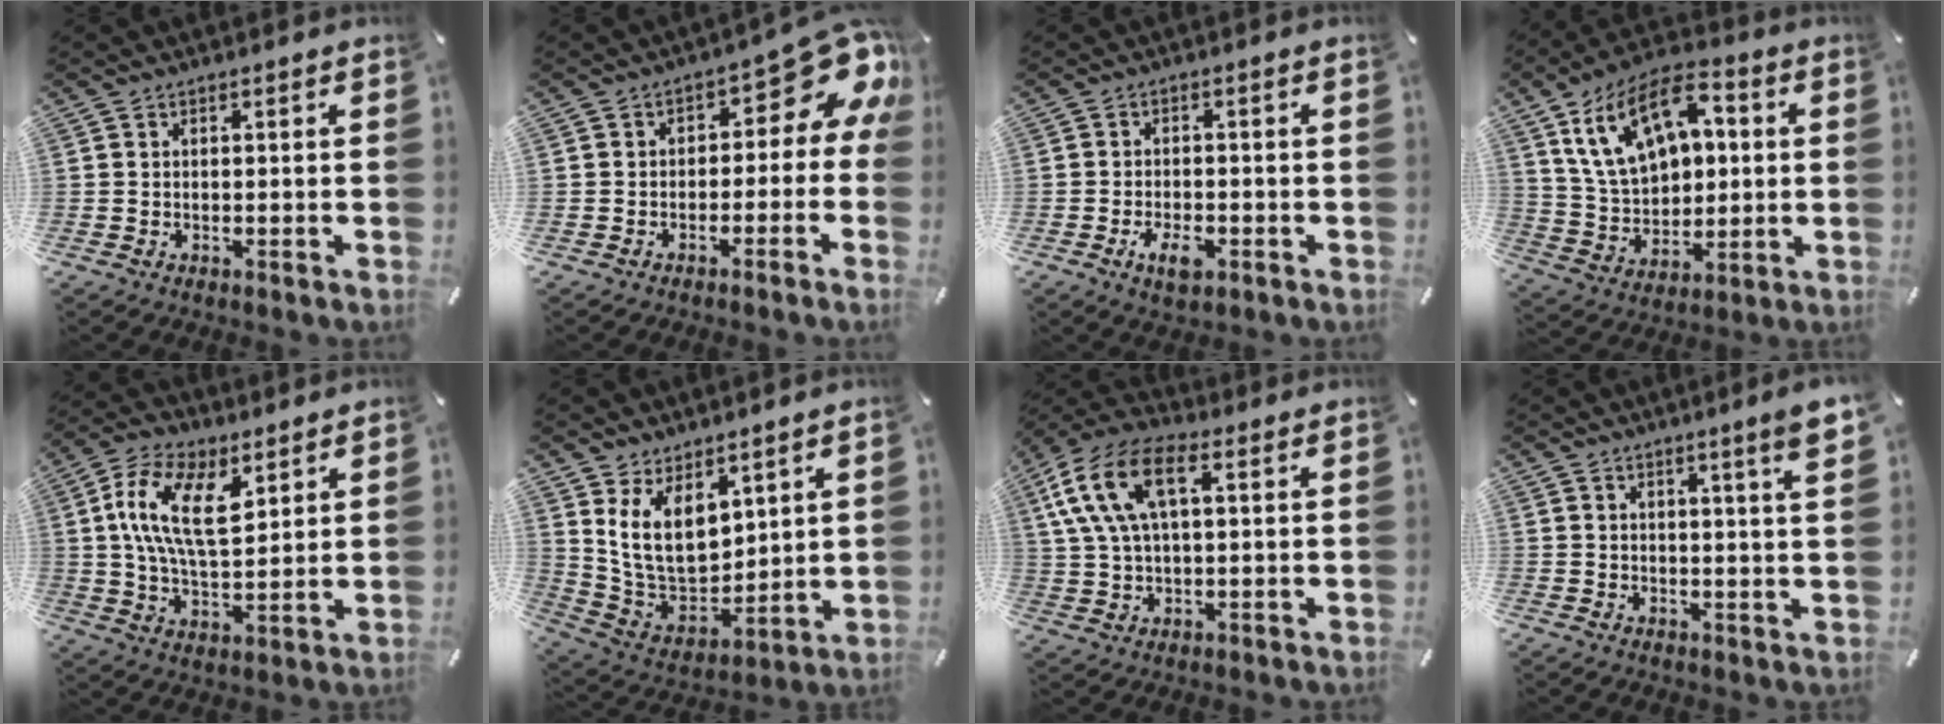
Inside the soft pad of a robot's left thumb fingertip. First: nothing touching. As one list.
[{"total": 9.9, "force": [3.9, 5.6, 7.2], "torque": [-0.084, -0.037, 0.065]}, {"total": 4.6, "force": [-2.1, 2.4, 3.3], "torque": [-0.072, 0.004, -0.040]}, {"total": 17.3, "force": [6.6, 11.8, 10.8], "torque": [-0.221, -0.016, 0.119]}, {"total": 14.7, "force": [5.6, 7.7, 11.2], "torque": [-0.233, -0.005, 0.099]}, {"total": 12.1, "force": [5.9, 8.4, 6.3], "torque": [-0.148, -0.048, 0.116]}, {"total": 13.8, "force": [4.9, 7.2, 10.7], "torque": [-0.245, 0.007, 0.087]}, {"total": 5.1, "force": [3.0, -0.2, 4.1], "torque": [-0.066, -0.015, 0.047]}]